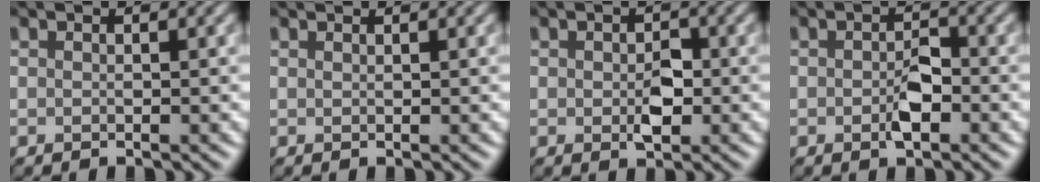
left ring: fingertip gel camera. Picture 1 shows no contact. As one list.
[{"total": 0.8, "force": [0.8, 0.1, 0.2], "torque": [-0.003, 0.001, 0.006]}, {"total": 2.1, "force": [-0.5, 1.3, 1.5], "torque": [-0.028, -0.002, -0.007]}, {"total": 2.1, "force": [-0.9, 1.1, 1.6], "torque": [-0.028, 0.002, -0.018]}]